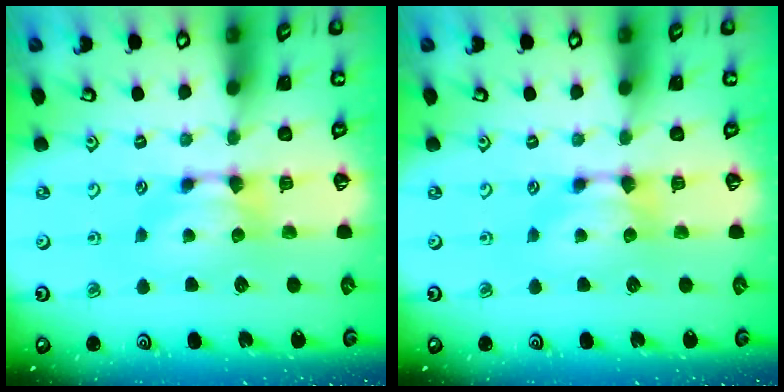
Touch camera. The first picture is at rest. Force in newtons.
{"total": 0.0}